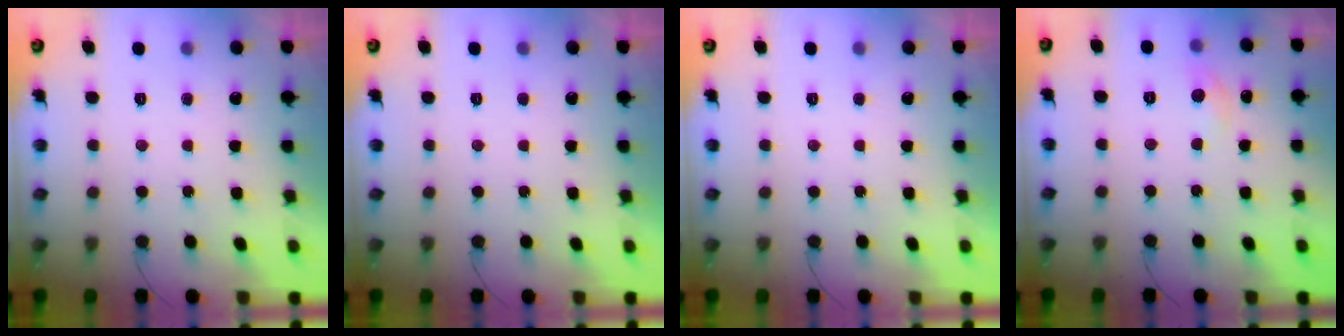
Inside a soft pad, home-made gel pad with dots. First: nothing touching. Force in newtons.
{"total": 0.0}
{"total": 0.0}
{"total": 5.6, "press": 5.5, "slide": 0.8}